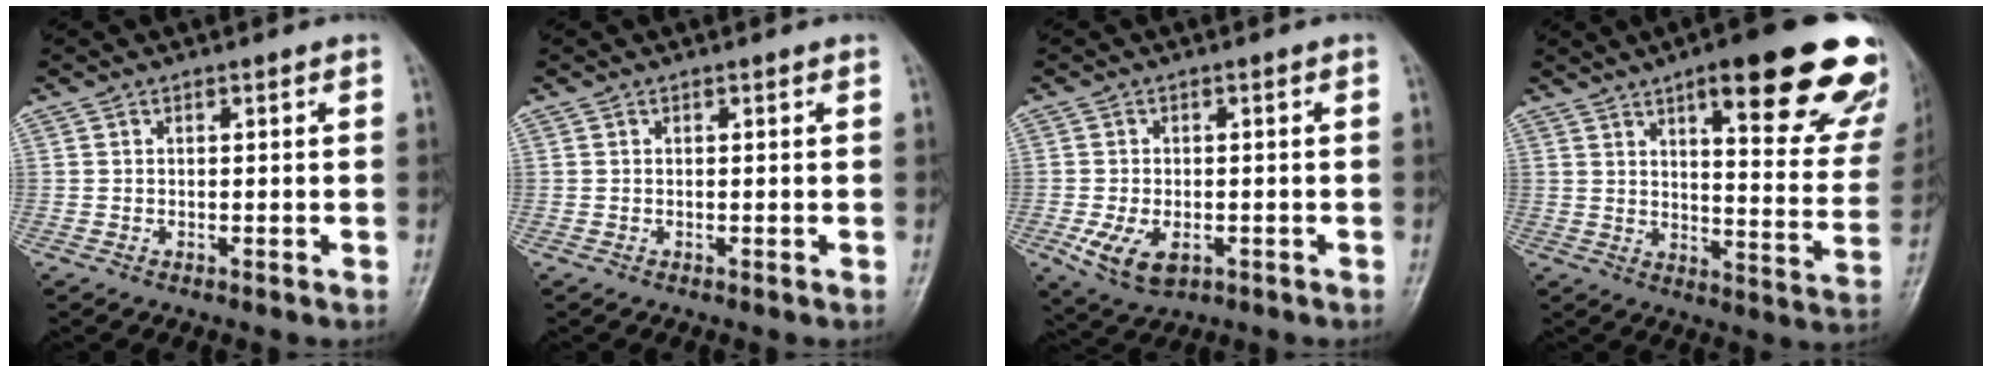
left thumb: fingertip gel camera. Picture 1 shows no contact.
{"total": 0.0}
{"total": 7.0, "force": [-2.5, 4.1, 5.1], "torque": [-0.096, -0.001, -0.035]}
{"total": 26.4, "force": [15.7, 7.1, 20.0], "torque": [-0.213, -0.054, 0.202]}